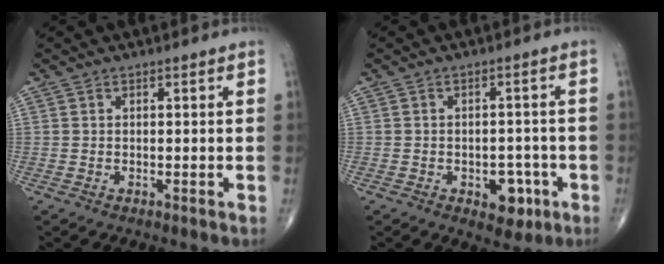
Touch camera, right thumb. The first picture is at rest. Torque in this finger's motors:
{"motor_torque": [0.88, 0.66, 0.10, -0.62, 0.00]}